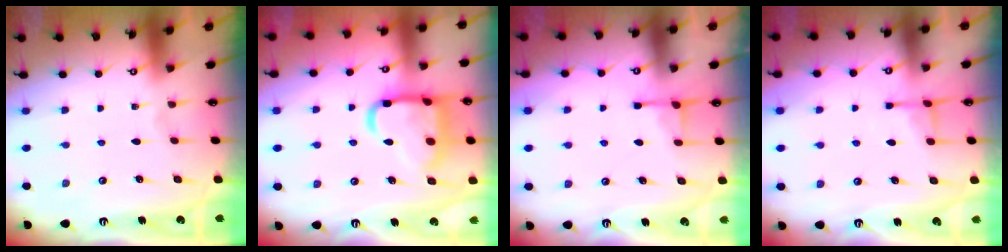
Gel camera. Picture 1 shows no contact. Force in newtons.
{"total": 18.5, "press": 18.5, "slide": 1.7}
{"total": 4.0, "press": 3.9, "slide": 0.5}
{"total": 3.8, "press": 3.7, "slide": 0.7}